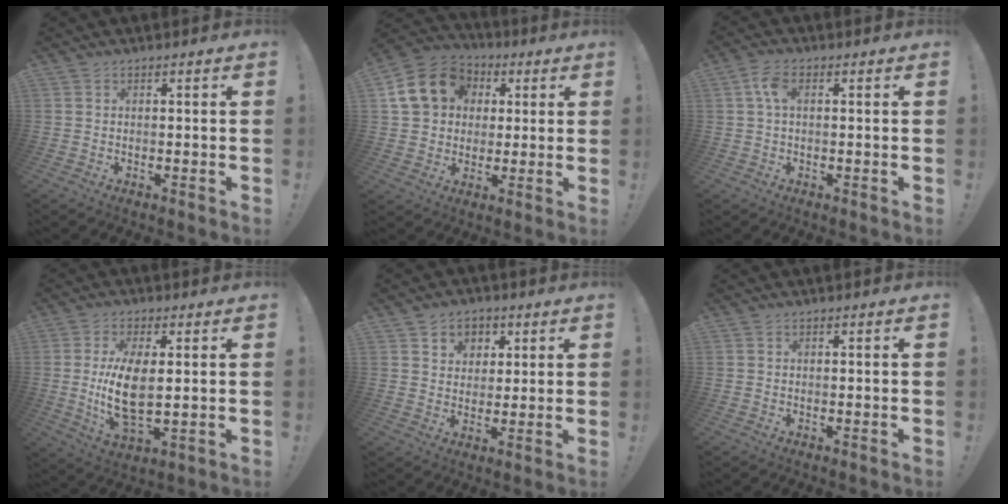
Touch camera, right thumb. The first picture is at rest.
{"total": 16.0, "force": [4.5, 13.4, 7.6], "torque": [-0.117, 0.000, 0.094]}
{"total": 4.8, "force": [0.8, 2.6, 4.0], "torque": [-0.079, 0.006, 0.012]}
{"total": 11.7, "force": [0.8, 5.2, 10.5], "torque": [-0.205, -0.022, 0.009]}
{"total": 6.4, "force": [2.5, 5.7, 1.3], "torque": [-0.016, -0.021, 0.048]}
{"total": 0.0}